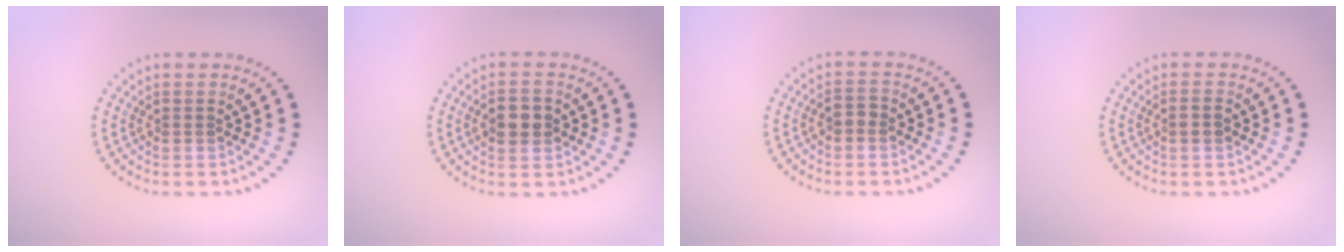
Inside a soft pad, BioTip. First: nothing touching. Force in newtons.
{"total": 3.0, "press": 3.0, "slide": 0.1}
{"total": 1.4, "press": 1.4, "slide": 0.2}
{"total": 1.2, "press": 1.2, "slide": 0.3}